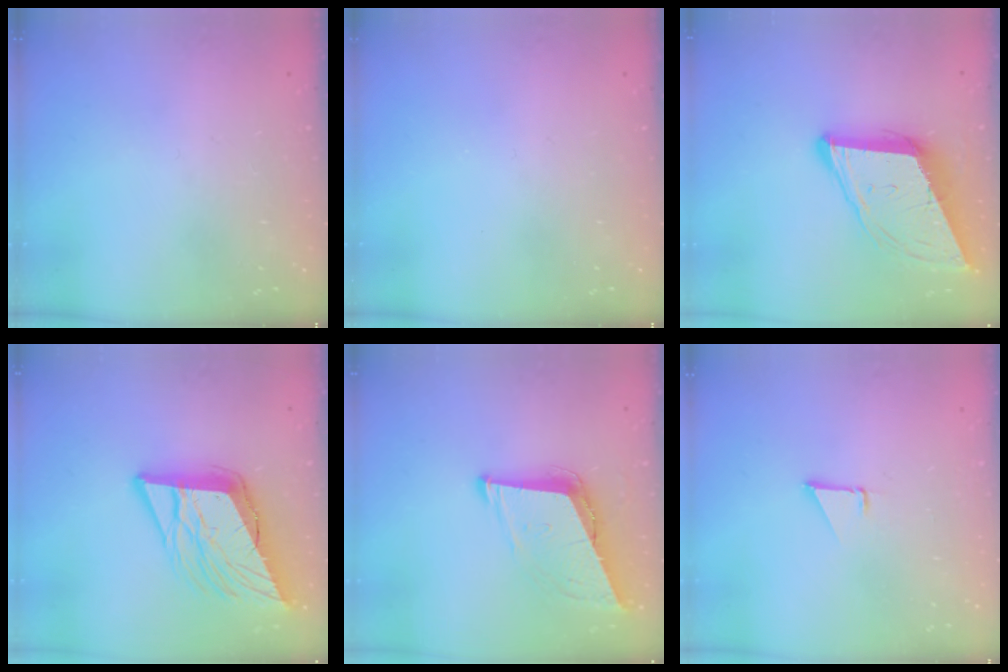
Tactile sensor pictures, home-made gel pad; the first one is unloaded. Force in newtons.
{"total": 0.0}
{"total": 12.6, "press": 12.0, "slide": 3.9}
{"total": 15.3, "press": 15.1, "slide": 2.7}
{"total": 9.2, "press": 8.8, "slide": 2.7}
{"total": 1.4, "press": 1.3, "slide": 0.1}